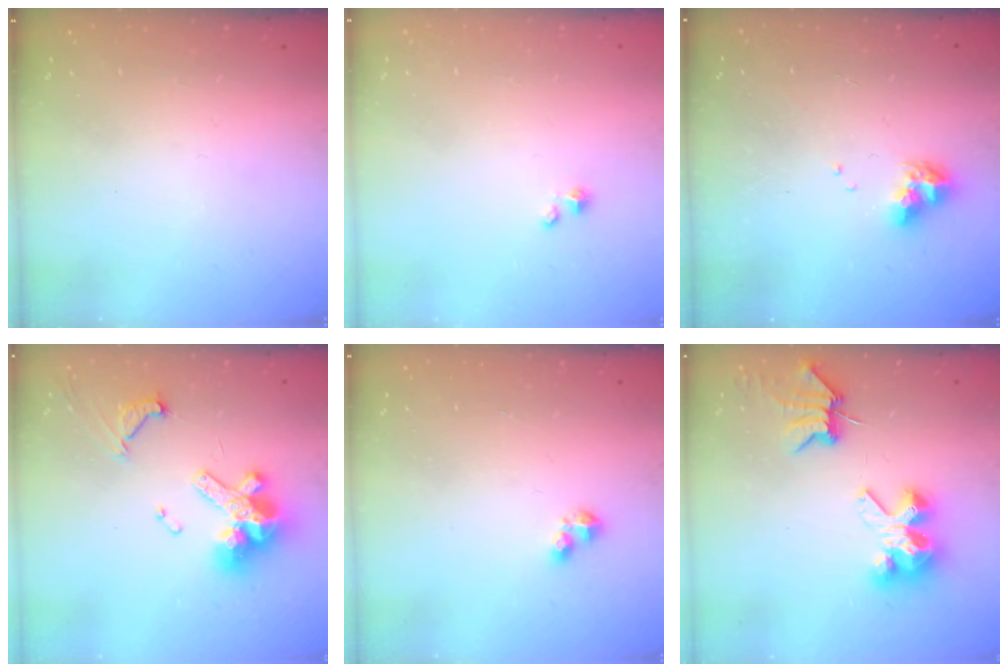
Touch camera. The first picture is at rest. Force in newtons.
{"total": 1.5, "press": 1.5, "slide": 0.0}
{"total": 8.3, "press": 8.3, "slide": 1.1}
{"total": 14.0, "press": 13.8, "slide": 2.3}
{"total": 2.8, "press": 2.8, "slide": 0.4}
{"total": 7.0, "press": 6.9, "slide": 0.6}